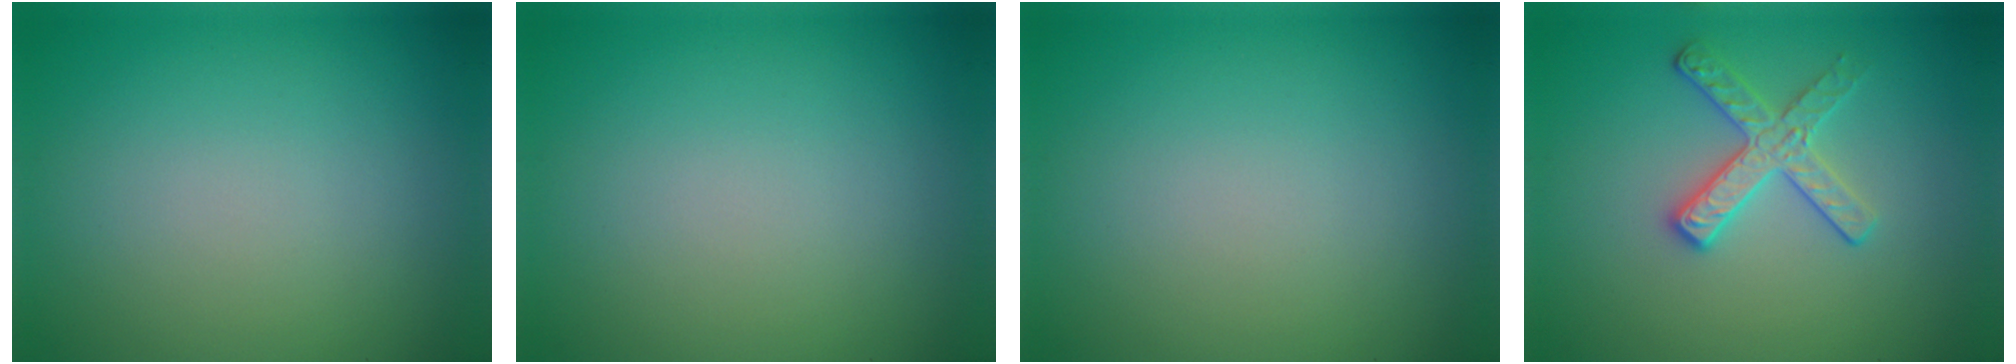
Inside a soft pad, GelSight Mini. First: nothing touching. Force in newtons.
{"total": 0.0}
{"total": 0.0}
{"total": 2.8, "press": 2.7, "slide": 0.5}